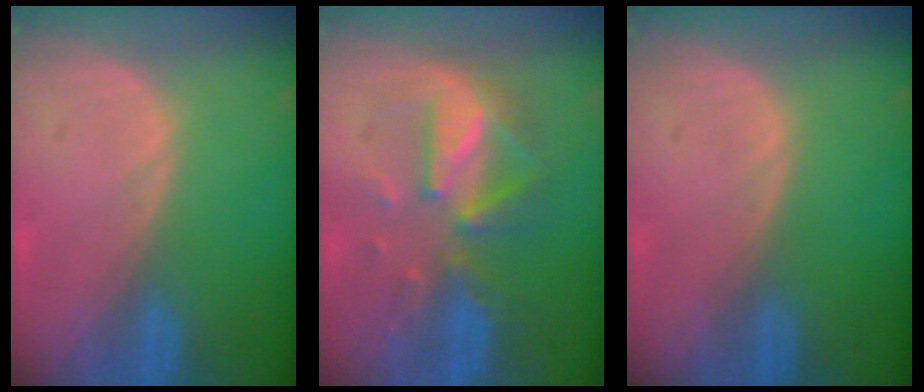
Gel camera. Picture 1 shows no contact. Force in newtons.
{"total": 8.1, "press": 8.0, "slide": 1.4}
{"total": 0.0}